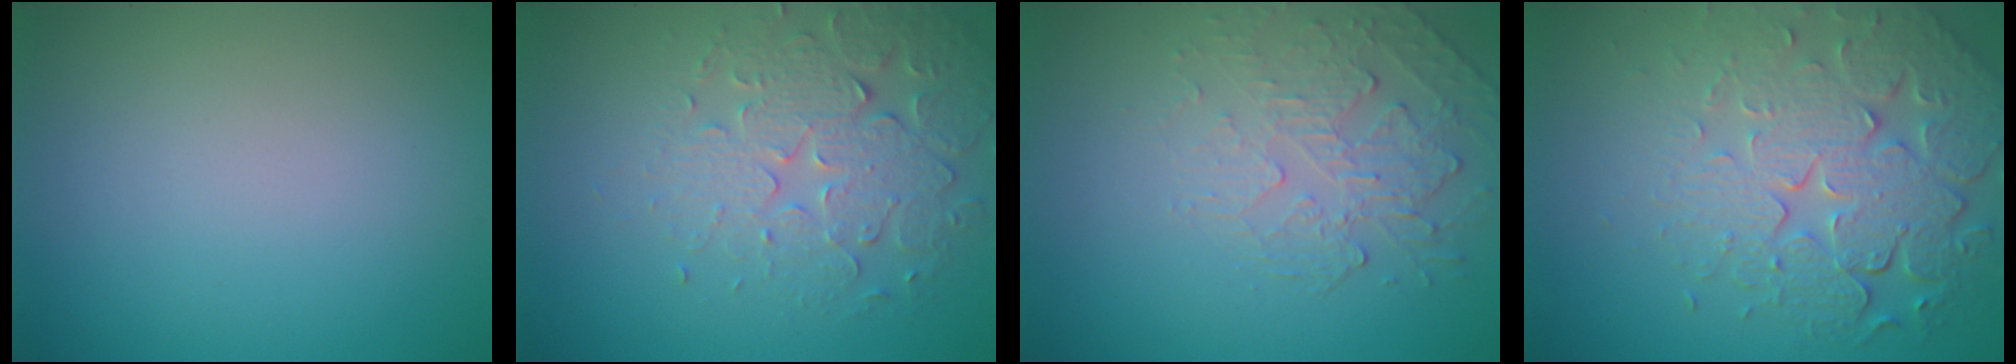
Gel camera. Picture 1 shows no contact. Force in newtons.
{"total": 4.4, "press": 4.1, "slide": 1.7}
{"total": 2.2, "press": 1.4, "slide": 1.7}
{"total": 7.9, "press": 5.6, "slide": 5.5}